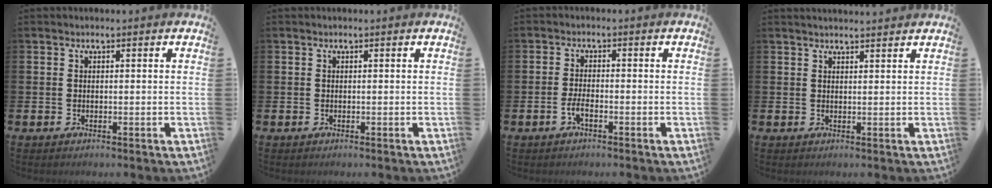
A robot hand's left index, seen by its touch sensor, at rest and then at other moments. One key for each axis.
{"total": 0.0}
{"total": 2.0, "fx": -1.0, "fy": 0.5, "fz": 1.6, "tx": -0.030, "ty": 0.001, "tz": -0.019}
{"total": 1.7, "fx": 1.7, "fy": 0.0, "fz": 0.1, "tx": 0.011, "ty": -0.012, "tz": 0.028}